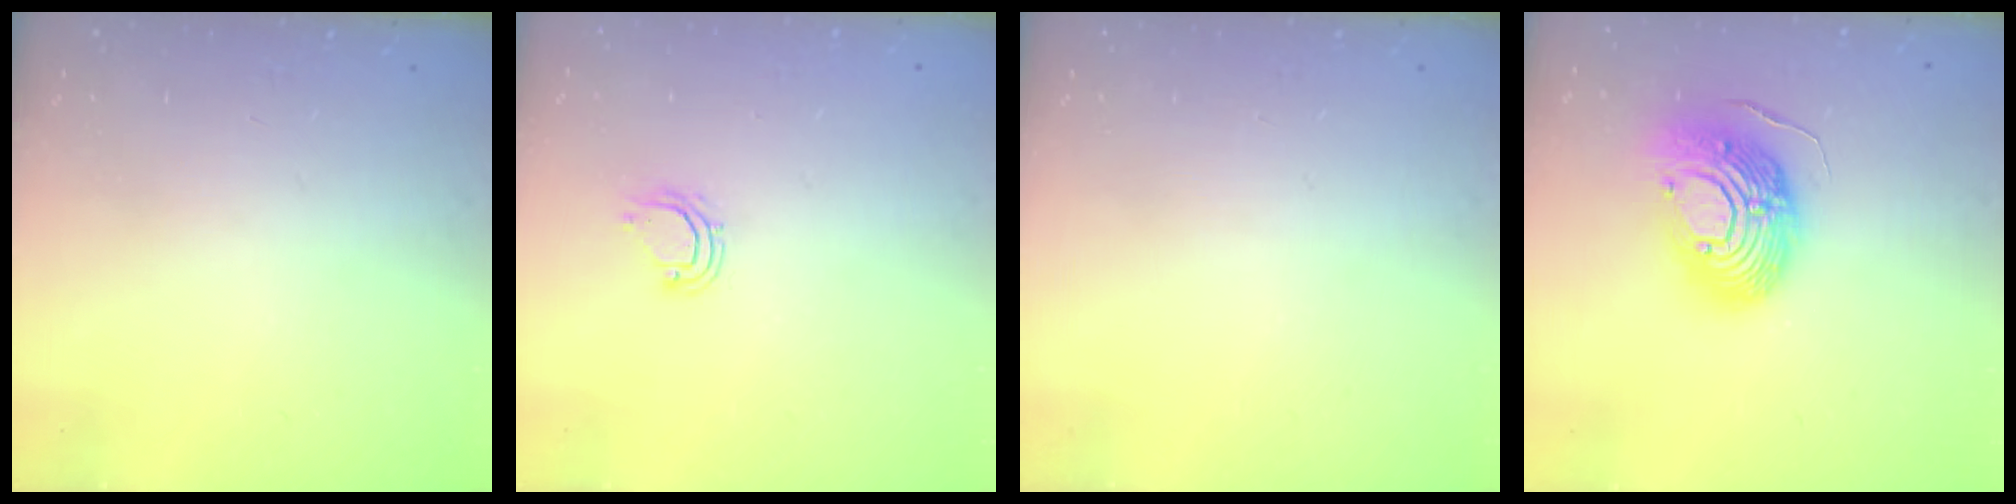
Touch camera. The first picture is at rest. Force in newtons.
{"total": 4.6, "press": 4.5, "slide": 0.3}
{"total": 0.0}
{"total": 16.9, "press": 16.8, "slide": 1.6}